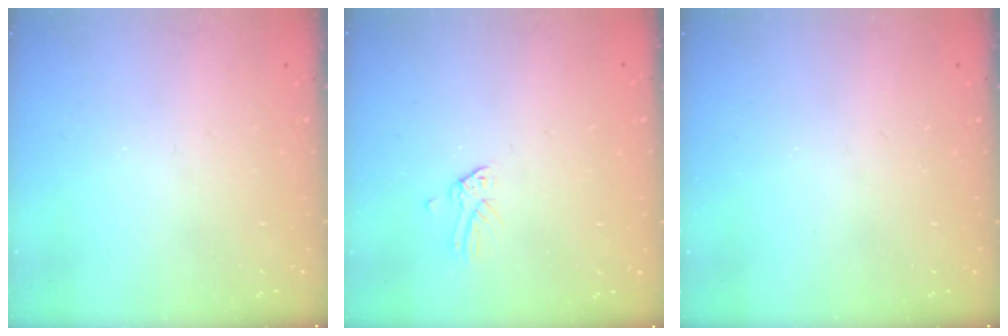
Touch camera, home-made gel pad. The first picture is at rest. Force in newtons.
{"total": 0.0}
{"total": 0.0}